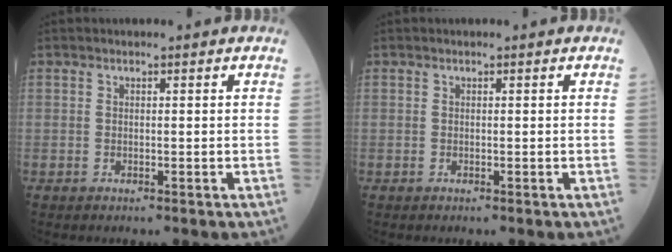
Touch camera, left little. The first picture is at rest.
{"total": 0.0}